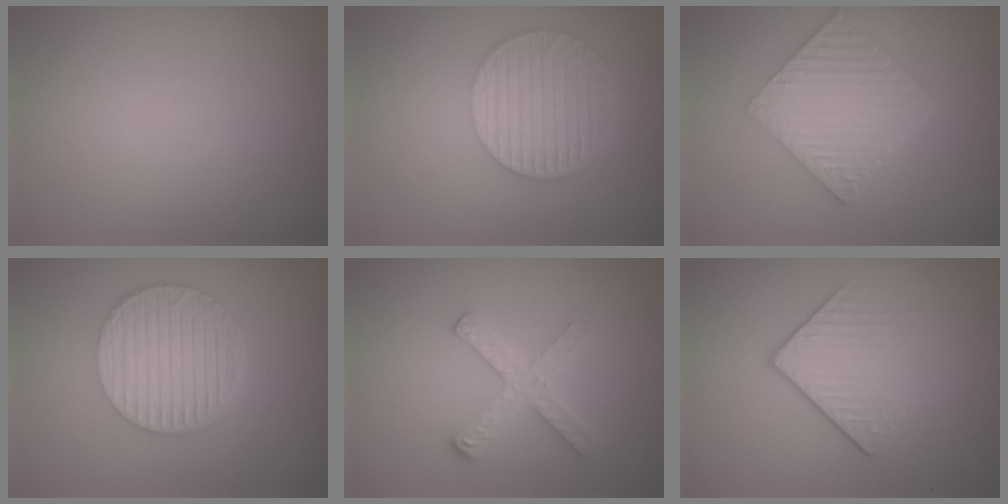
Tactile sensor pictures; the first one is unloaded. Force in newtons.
{"total": 6.5, "press": 4.4, "slide": 4.8}
{"total": 6.6, "press": 4.7, "slide": 4.7}
{"total": 6.4, "press": 4.5, "slide": 4.6}
{"total": 2.7, "press": 2.5, "slide": 1.1}
{"total": 4.2, "press": 2.6, "slide": 3.3}